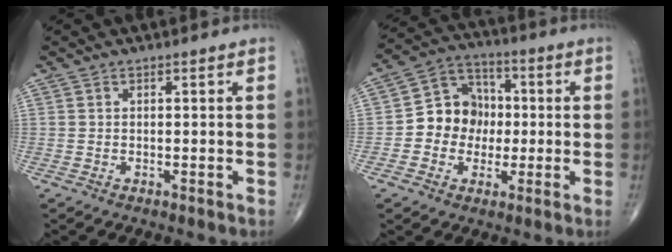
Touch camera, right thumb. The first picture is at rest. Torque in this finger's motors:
{"motor_torque": [1.12, 1.07, 0.61, -0.41, 0.03]}